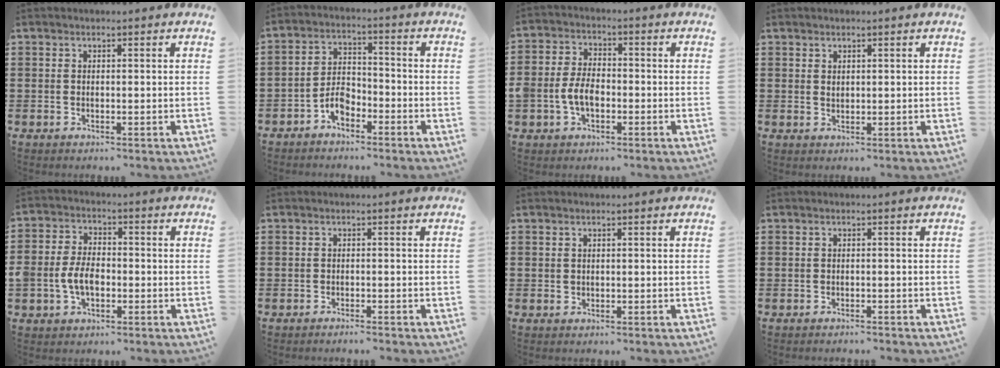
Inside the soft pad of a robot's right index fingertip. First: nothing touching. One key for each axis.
{"total": 4.6, "fx": -2.9, "fy": 2.5, "fz": 2.6, "tx": -0.061, "ty": 0.008, "tz": -0.059}
{"total": 5.1, "fx": -1.5, "fy": 3.3, "fz": 3.6, "tx": -0.086, "ty": 0.002, "tz": -0.032}
{"total": 0.9, "fx": 0.6, "fy": 0.6, "fz": 0.4, "tx": -0.011, "ty": 0.003, "tz": 0.011}
{"total": 5.4, "fx": -1.4, "fy": 3.5, "fz": 3.8, "tx": -0.090, "ty": 0.003, "tz": -0.031}
{"total": 1.1, "fx": -1.1, "fy": -0.1, "fz": 0.3, "tx": -0.006, "ty": 0.001, "tz": -0.022}
{"total": 0.5, "fx": 0.0, "fy": 0.5, "fz": 0.1, "tx": -0.004, "ty": 0.004, "tz": 0.000}
{"total": 0.8, "fx": -0.8, "fy": 0.0, "fz": 0.1, "tx": -0.004, "ty": 0.000, "tz": -0.017}